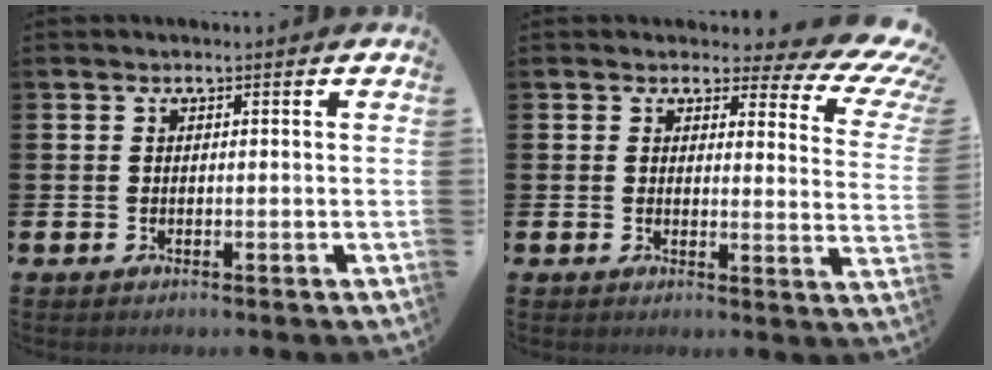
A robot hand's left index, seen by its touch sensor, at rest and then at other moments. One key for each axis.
{"total": 4.1, "fx": 3.1, "fy": 2.0, "fz": 1.8, "tx": -0.021, "ty": -0.038, "tz": 0.043}